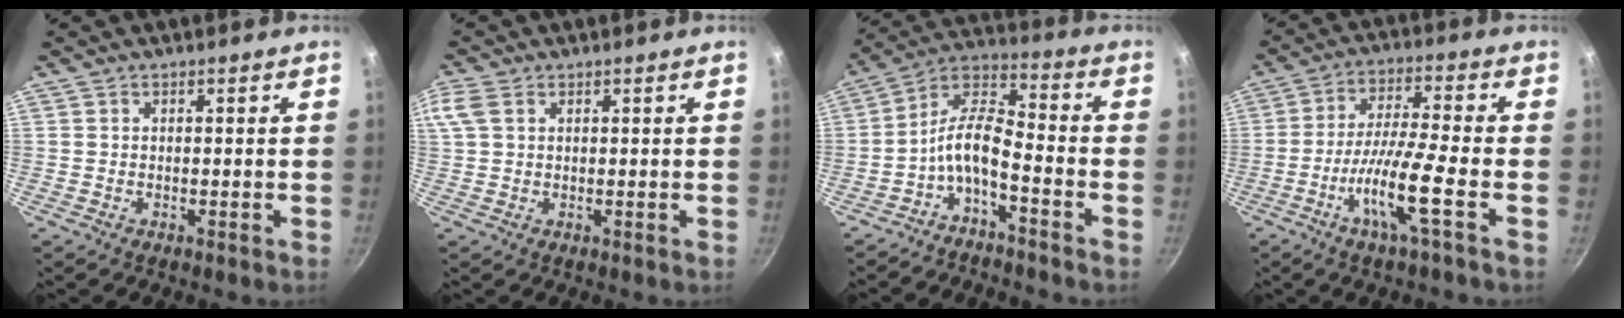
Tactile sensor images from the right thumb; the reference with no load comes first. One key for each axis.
{"total": 4.2, "fx": 1.6, "fy": 2.6, "fz": 2.8, "tx": -0.063, "ty": 0.011, "tz": 0.033}
{"total": 9.1, "fx": -4.5, "fy": 3.4, "fz": 7.2, "tx": -0.154, "ty": 0.062, "tz": -0.094}
{"total": 10.6, "fx": -4.3, "fy": 0.4, "fz": 9.7, "tx": -0.187, "ty": 0.026, "tz": -0.090}